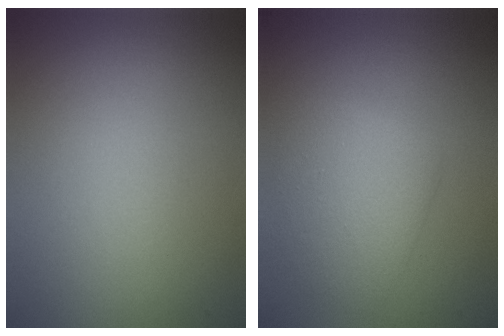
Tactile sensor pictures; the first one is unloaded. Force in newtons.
{"total": 3.0, "press": 3.0, "slide": 0.0}